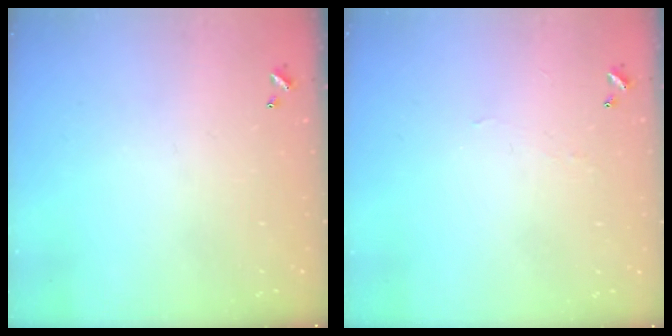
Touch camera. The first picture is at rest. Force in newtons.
{"total": 1.2, "press": 1.1, "slide": 0.3}